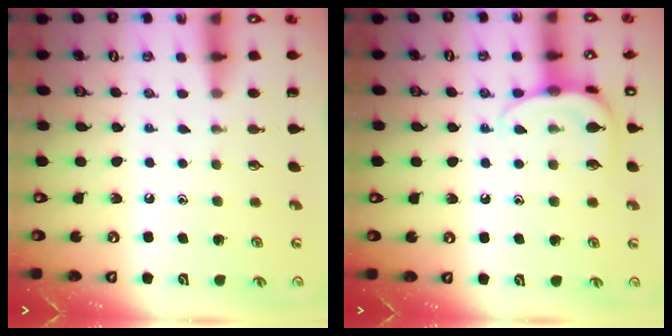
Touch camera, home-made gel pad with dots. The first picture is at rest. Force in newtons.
{"total": 9.7, "press": 9.7, "slide": 0.9}